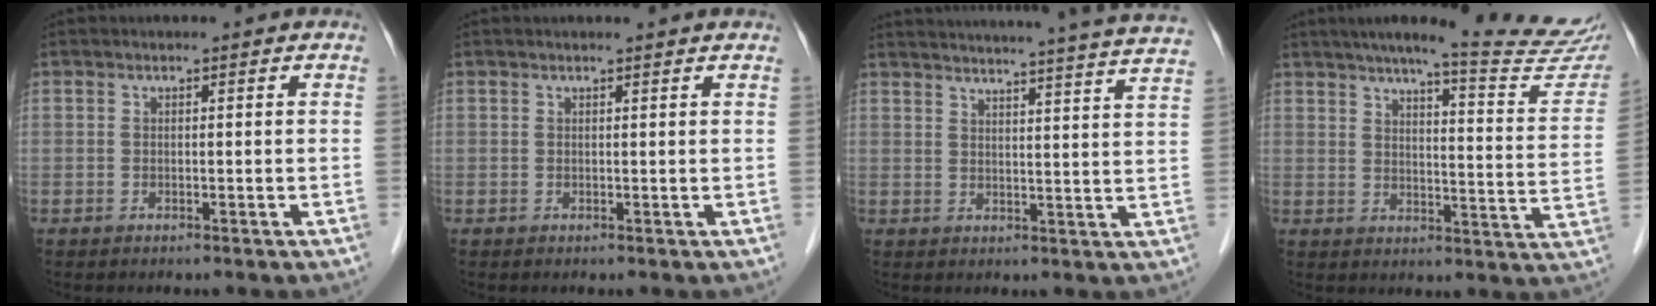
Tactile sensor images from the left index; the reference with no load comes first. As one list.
[{"total": 1.9, "force": [1.9, -0.2, 0.4], "torque": [-0.016, 0.003, 0.020]}, {"total": 27.6, "force": [26.1, -0.8, 9.2], "torque": [-0.138, -0.057, 0.311]}, {"total": 20.3, "force": [18.0, 0.4, 9.2], "torque": [-0.120, -0.060, 0.214]}]